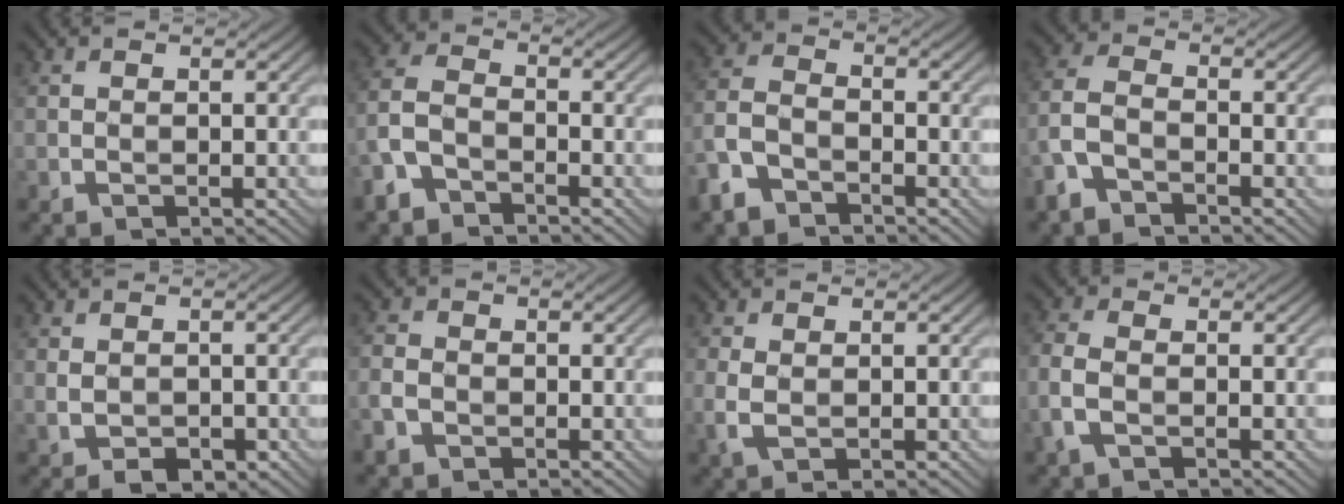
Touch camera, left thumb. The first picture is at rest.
{"total": 5.6, "force": [-3.9, 2.8, 2.8], "torque": [-0.067, 0.002, -0.095]}
{"total": 6.0, "force": [-4.3, 3.0, 2.9], "torque": [-0.069, -0.001, -0.102]}
{"total": 5.5, "force": [-3.5, 2.6, 3.3], "torque": [-0.082, 0.000, -0.089]}
{"total": 3.4, "force": [-1.1, 2.2, 2.4], "torque": [-0.047, -0.013, -0.013]}
{"total": 3.3, "force": [-1.5, 2.5, 1.6], "torque": [-0.049, -0.005, -0.039]}
{"total": 2.9, "force": [-0.2, 1.7, 2.4], "torque": [-0.067, -0.003, -0.005]}
{"total": 4.0, "force": [-1.3, 2.1, 3.1], "torque": [-0.090, 0.002, -0.036]}